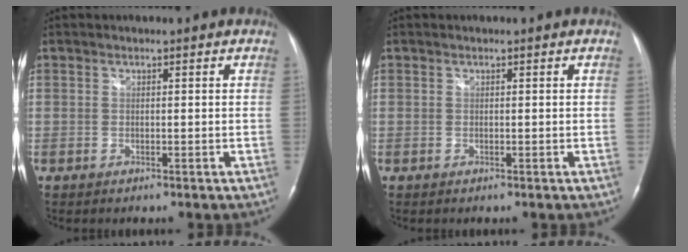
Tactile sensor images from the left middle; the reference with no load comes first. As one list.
[{"total": 0.0}]